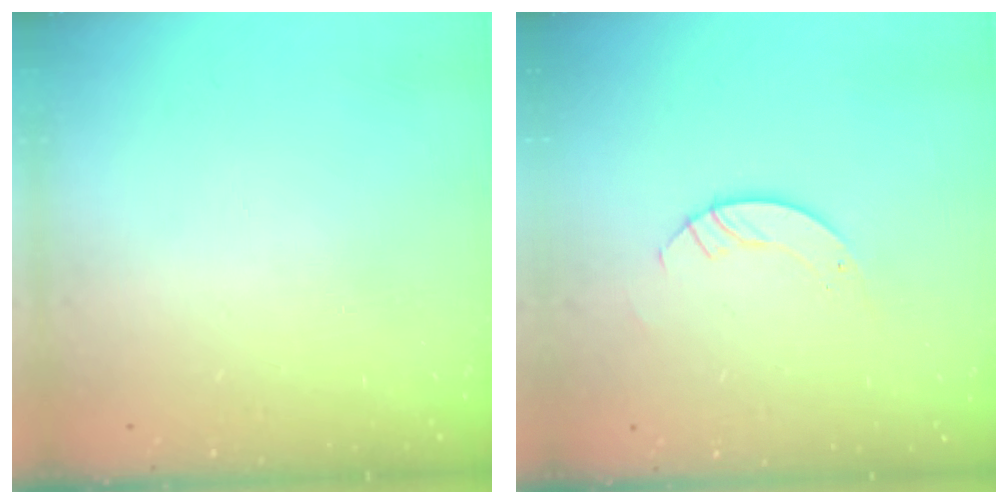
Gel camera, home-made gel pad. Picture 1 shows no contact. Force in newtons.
{"total": 3.5, "press": 3.5, "slide": 0.1}